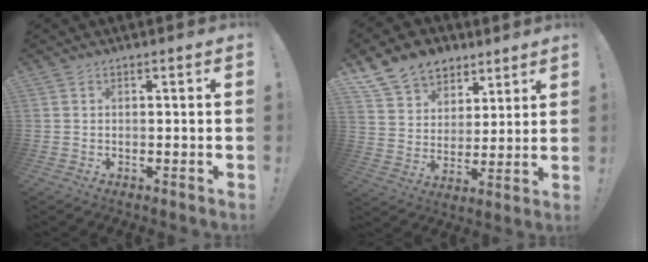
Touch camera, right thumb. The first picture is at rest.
{"total": 13.4, "force": [8.9, 9.2, 3.8], "torque": [-0.063, -0.059, 0.176]}